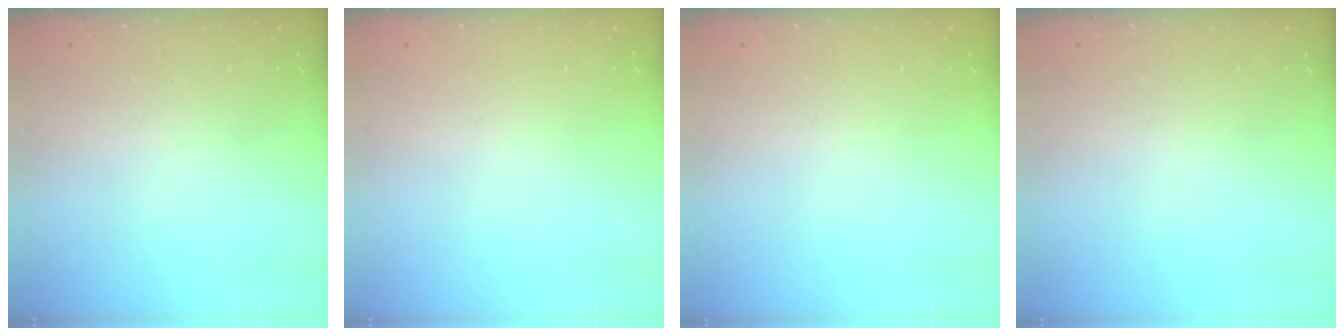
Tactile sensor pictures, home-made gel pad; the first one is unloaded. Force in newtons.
{"total": 0.0}
{"total": 0.0}
{"total": 0.0}